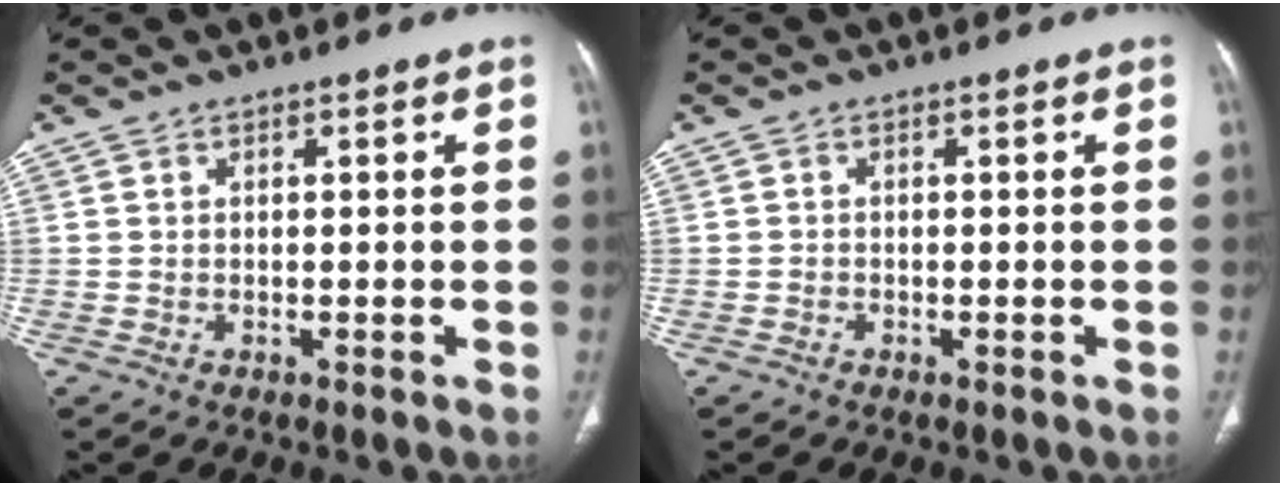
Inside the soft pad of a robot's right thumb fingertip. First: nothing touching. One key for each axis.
{"total": 0.7, "fx": -0.5, "fy": 0.4, "fz": 0.1, "tx": -0.001, "ty": 0.002, "tz": -0.014}